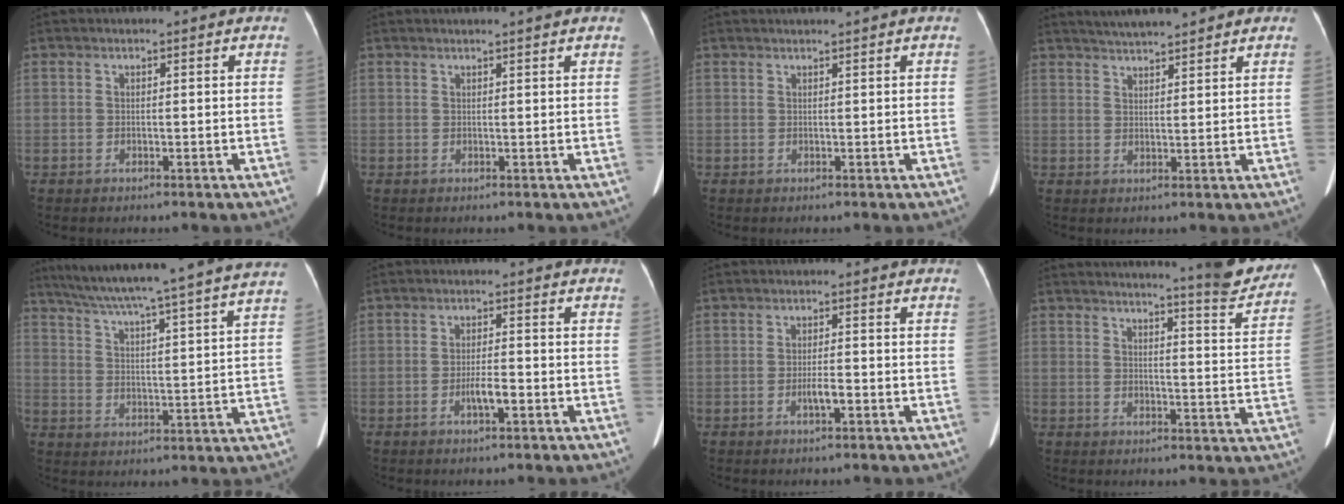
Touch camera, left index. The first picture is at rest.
{"total": 2.9, "force": [2.5, -0.3, 1.4], "torque": [-0.018, 0.013, 0.029]}
{"total": 1.7, "force": [1.4, -0.5, 0.7], "torque": [-0.007, 0.011, 0.028]}
{"total": 8.5, "force": [7.4, 1.3, 3.8], "torque": [-0.054, 0.026, 0.104]}
{"total": 27.4, "force": [24.3, -1.2, 12.7], "torque": [-0.211, -0.027, 0.321]}
{"total": 2.8, "force": [-1.2, 0.4, 2.5], "torque": [-0.046, 0.001, -0.023]}
{"total": 2.1, "force": [-0.9, 0.2, 1.9], "torque": [-0.034, 0.000, -0.017]}
{"total": 11.8, "force": [10.9, -0.1, 4.3], "torque": [-0.044, -0.042, 0.120]}